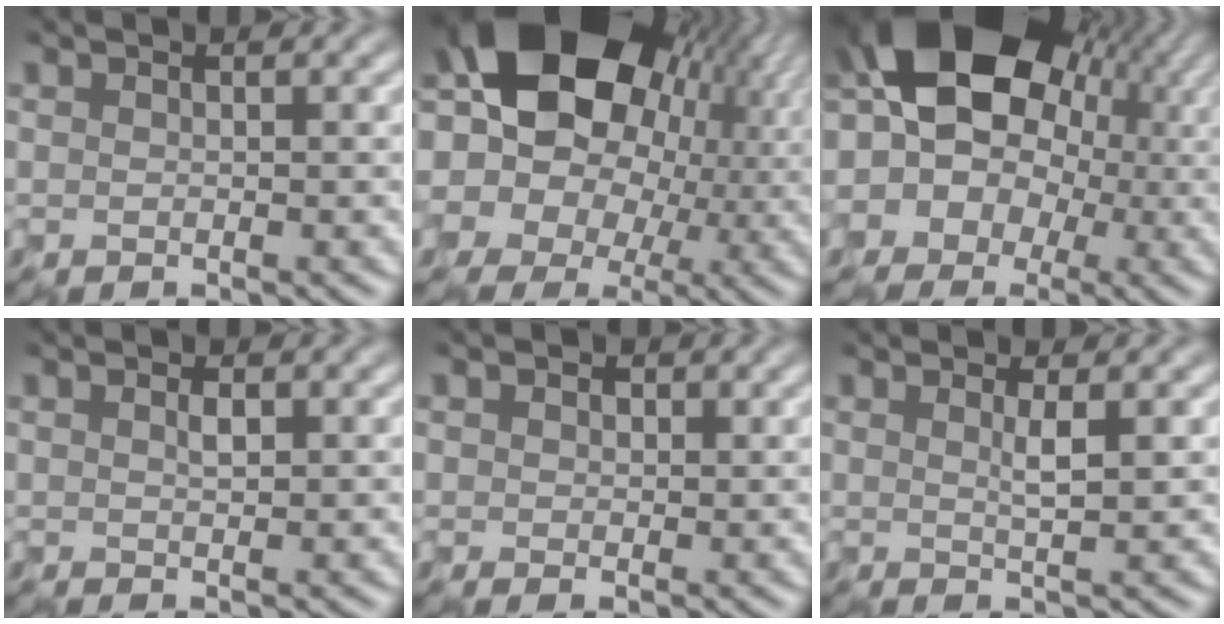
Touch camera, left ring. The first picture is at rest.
{"total": 22.7, "force": [6.9, 16.6, 13.8], "torque": [-0.219, 0.049, 0.075]}
{"total": 18.4, "force": [4.7, 14.7, 10.1], "torque": [-0.178, 0.058, 0.029]}
{"total": 0.6, "force": [-0.1, 0.0, 0.6], "torque": [-0.012, -0.001, 0.001]}
{"total": 1.4, "force": [0.4, 1.2, 0.8], "torque": [-0.016, 0.001, -0.001]}
{"total": 1.1, "force": [0.1, -0.4, 1.1], "torque": [-0.018, -0.006, 0.001]}